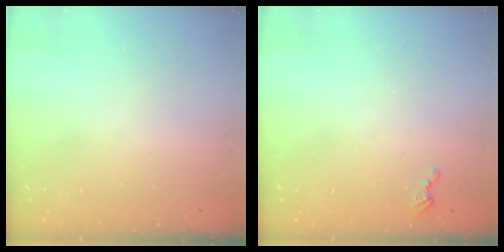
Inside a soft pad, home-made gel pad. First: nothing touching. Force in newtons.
{"total": 2.8, "press": 2.8, "slide": 0.4}